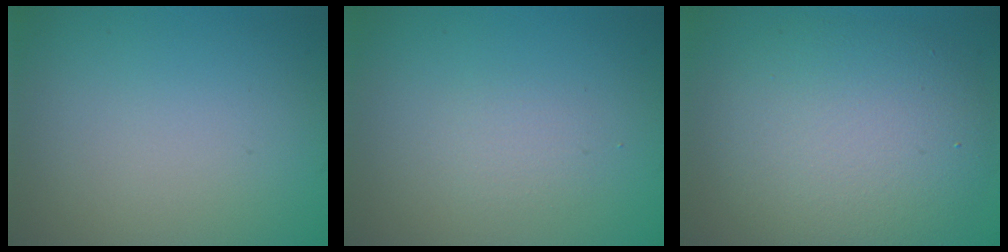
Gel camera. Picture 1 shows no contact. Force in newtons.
{"total": 1.1, "press": 1.1, "slide": 0.1}
{"total": 8.1, "press": 8.1, "slide": 0.5}